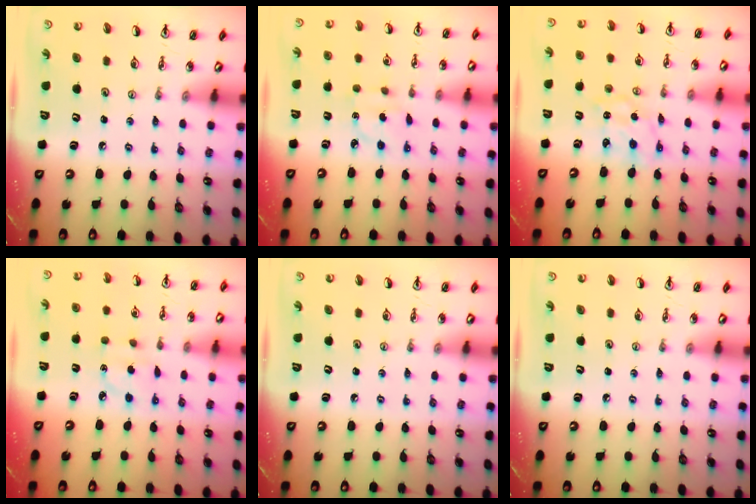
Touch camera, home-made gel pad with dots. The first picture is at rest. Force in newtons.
{"total": 3.0, "press": 2.9, "slide": 0.6}
{"total": 1.4, "press": 1.4, "slide": 0.0}
{"total": 3.1, "press": 3.1, "slide": 0.3}
{"total": 0.0}
{"total": 0.0}